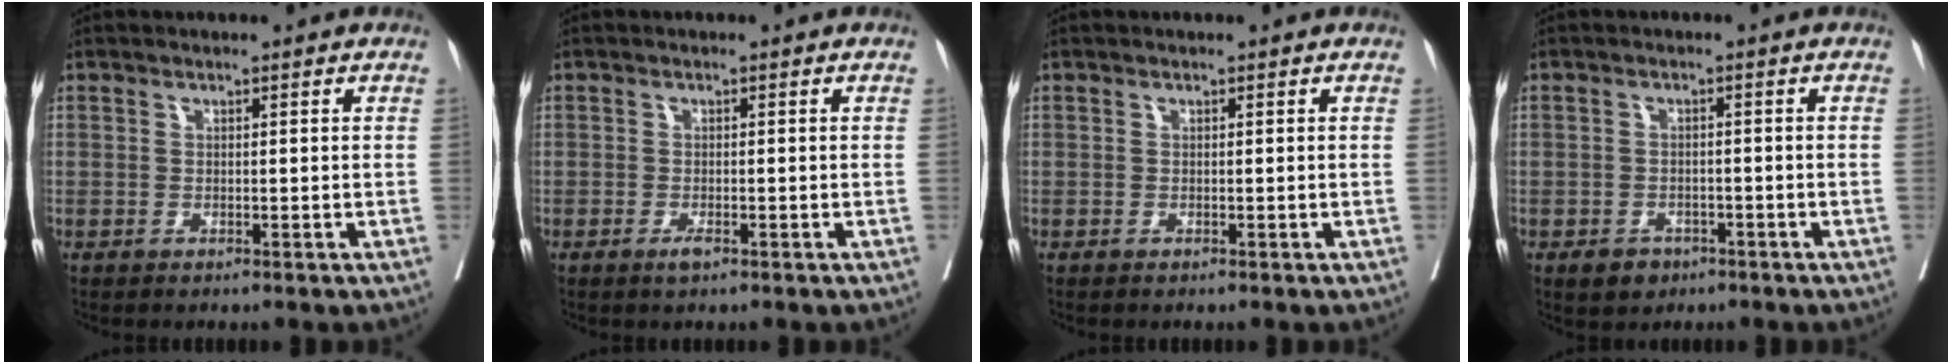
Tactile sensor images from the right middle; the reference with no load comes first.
{"total": 1.1, "force": [-0.7, 0.2, 0.8], "torque": [-0.015, -0.002, -0.011]}
{"total": 0.0}
{"total": 3.0, "force": [-1.9, 2.2, 1.0], "torque": [-0.013, 0.005, -0.022]}